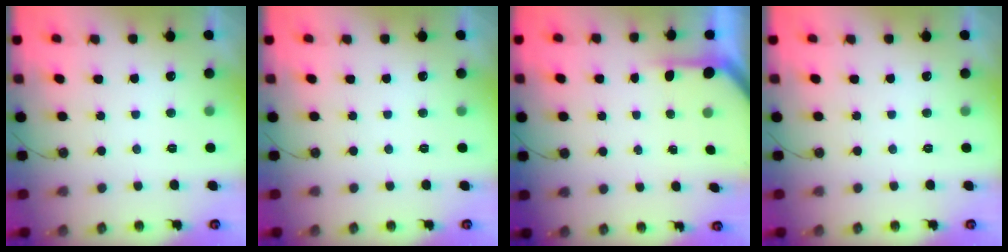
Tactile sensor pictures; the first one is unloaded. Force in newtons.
{"total": 0.0}
{"total": 2.7, "press": 2.7, "slide": 0.2}
{"total": 0.0}